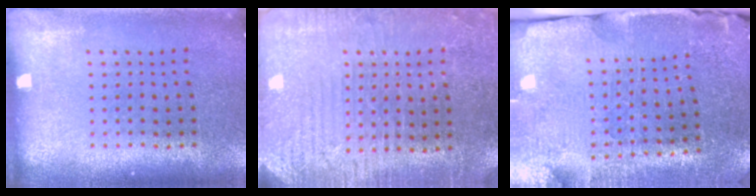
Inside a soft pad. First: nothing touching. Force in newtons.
{"total": 3.0, "press": 2.9, "slide": 0.7}
{"total": 3.7, "press": 3.6, "slide": 0.6}